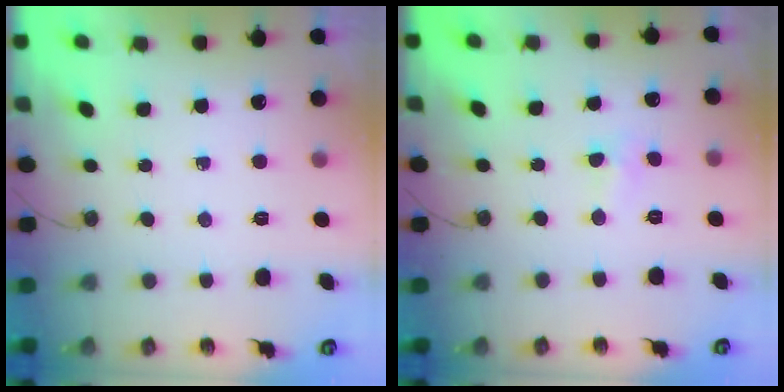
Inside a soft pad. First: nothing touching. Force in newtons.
{"total": 2.9, "press": 2.9, "slide": 0.4}